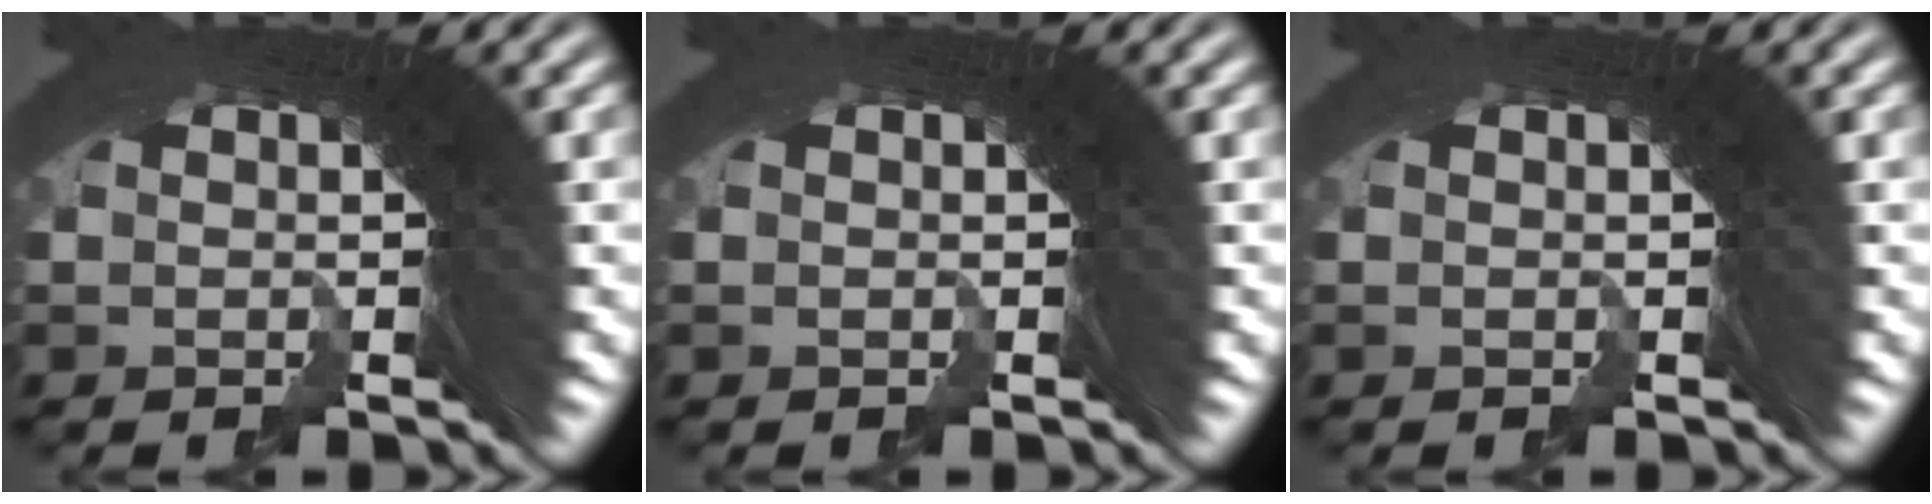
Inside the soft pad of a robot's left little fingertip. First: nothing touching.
{"total": 0.0}
{"total": 0.0}